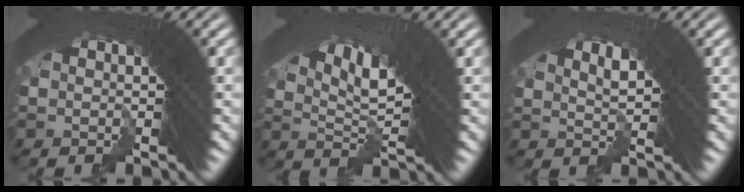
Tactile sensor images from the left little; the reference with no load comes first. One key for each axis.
{"total": 7.8, "fx": 1.7, "fy": 3.7, "fz": 6.6, "tx": -0.119, "ty": -0.007, "tz": 0.030}
{"total": 3.0, "fx": 0.4, "fy": 1.5, "fz": 2.6, "tx": -0.056, "ty": -0.011, "tz": 0.010}